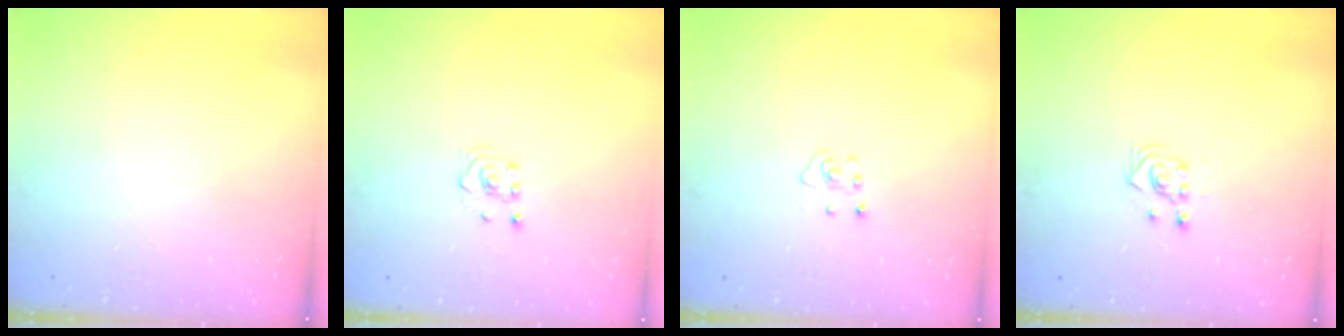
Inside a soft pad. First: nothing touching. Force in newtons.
{"total": 2.8, "press": 2.6, "slide": 1.1}
{"total": 4.1, "press": 4.0, "slide": 0.5}
{"total": 3.0, "press": 2.8, "slide": 1.0}